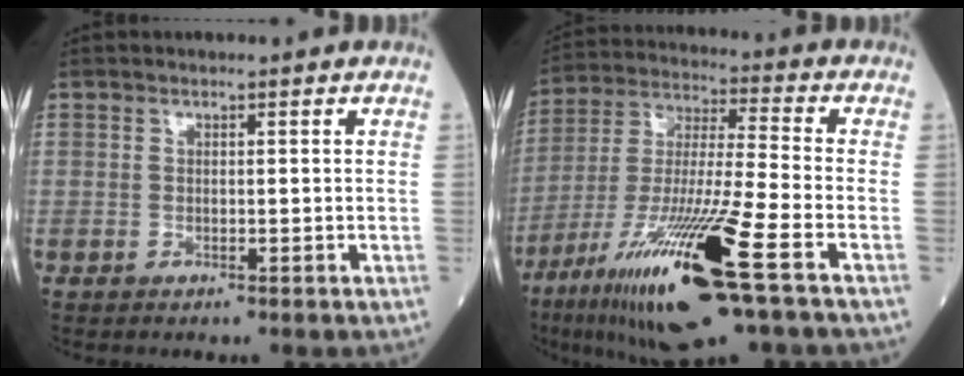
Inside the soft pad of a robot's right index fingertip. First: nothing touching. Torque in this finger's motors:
{"motor_torque": [2.14, 0.00, 1.05, 0.21]}